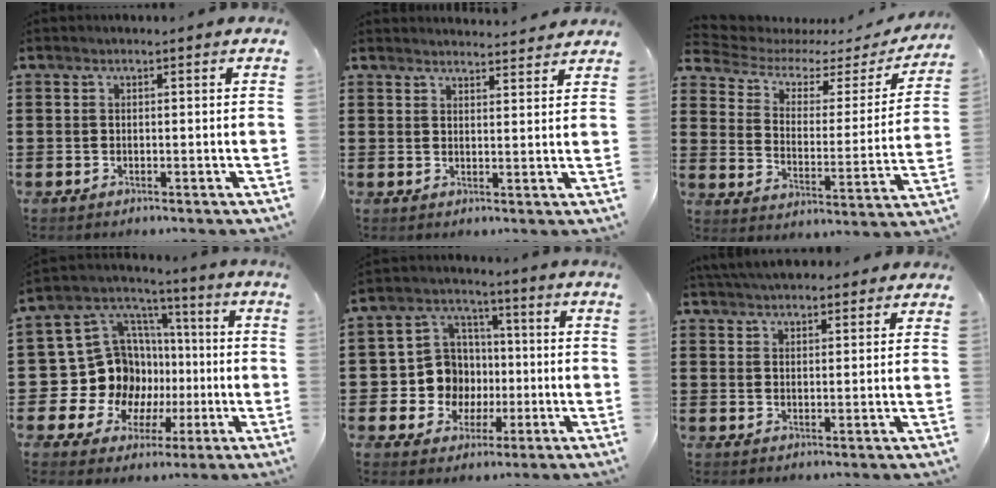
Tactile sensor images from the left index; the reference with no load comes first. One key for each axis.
{"total": 2.6, "fx": 2.6, "fy": 0.0, "fz": 0.0, "tx": -0.009, "ty": -0.011, "tz": 0.049}
{"total": 4.3, "fx": 3.1, "fy": 2.2, "fz": 2.1, "tx": -0.066, "ty": -0.016, "tz": 0.044}
{"total": 14.4, "fx": -1.4, "fy": 13.2, "fz": 5.5, "tx": -0.154, "ty": -0.016, "tz": -0.004}
{"total": 9.4, "fx": -0.1, "fy": 9.0, "fz": 2.4, "tx": -0.080, "ty": 0.013, "tz": 0.011}
{"total": 4.7, "fx": 4.5, "fy": 0.8, "fz": 1.3, "tx": -0.037, "ty": -0.007, "tz": 0.085}